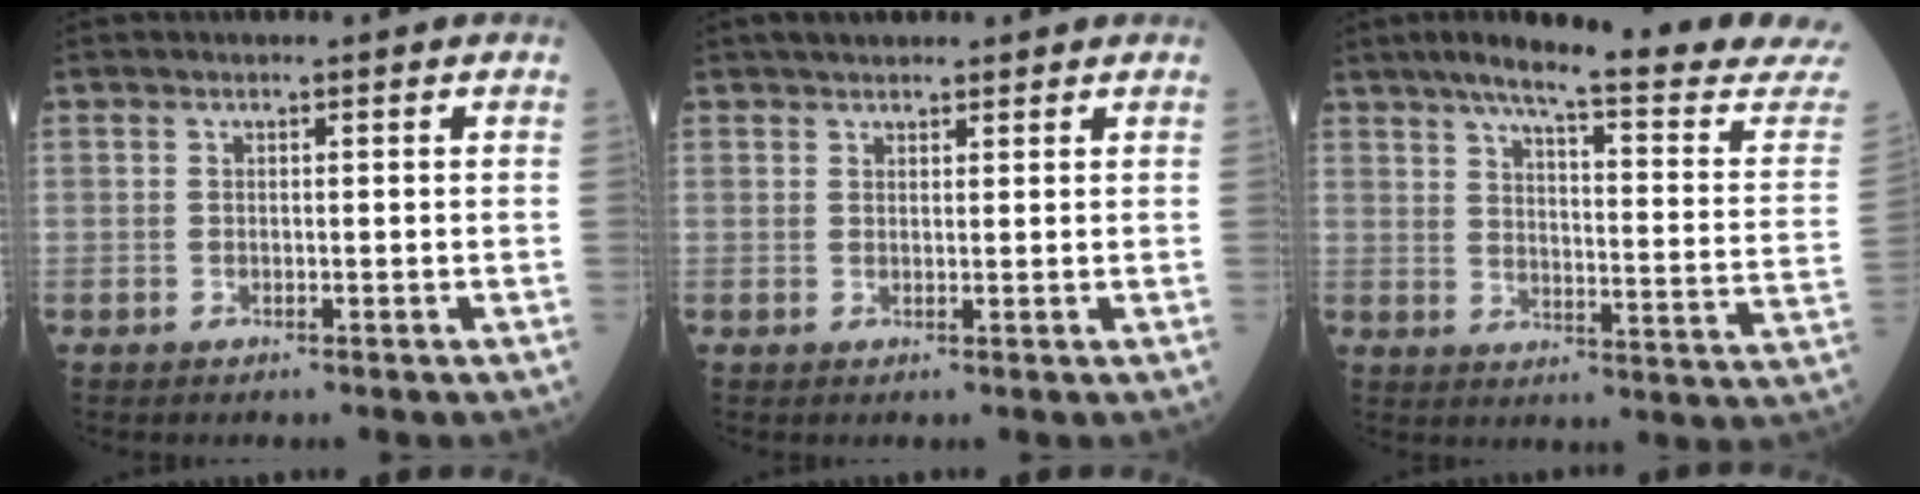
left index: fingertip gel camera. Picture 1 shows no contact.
{"total": 3.2, "force": [2.8, 1.2, 1.0], "torque": [-0.007, 0.022, 0.042]}
{"total": 21.8, "force": [19.3, -0.7, 10.1], "torque": [-0.142, -0.068, 0.242]}